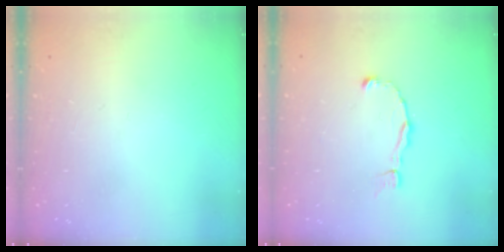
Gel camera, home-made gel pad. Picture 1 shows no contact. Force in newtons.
{"total": 2.6, "press": 2.6, "slide": 0.2}